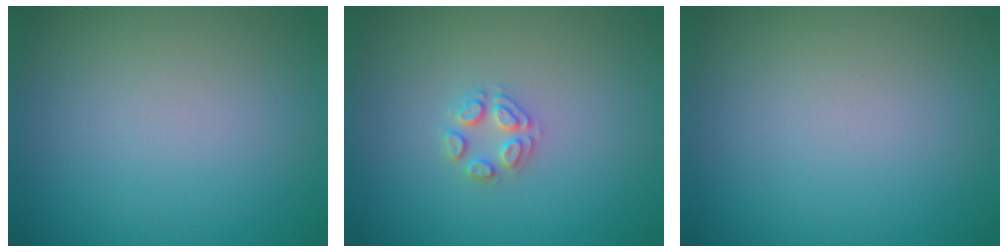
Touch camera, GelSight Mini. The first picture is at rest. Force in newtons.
{"total": 2.0, "press": 2.0, "slide": 0.1}
{"total": 0.0}